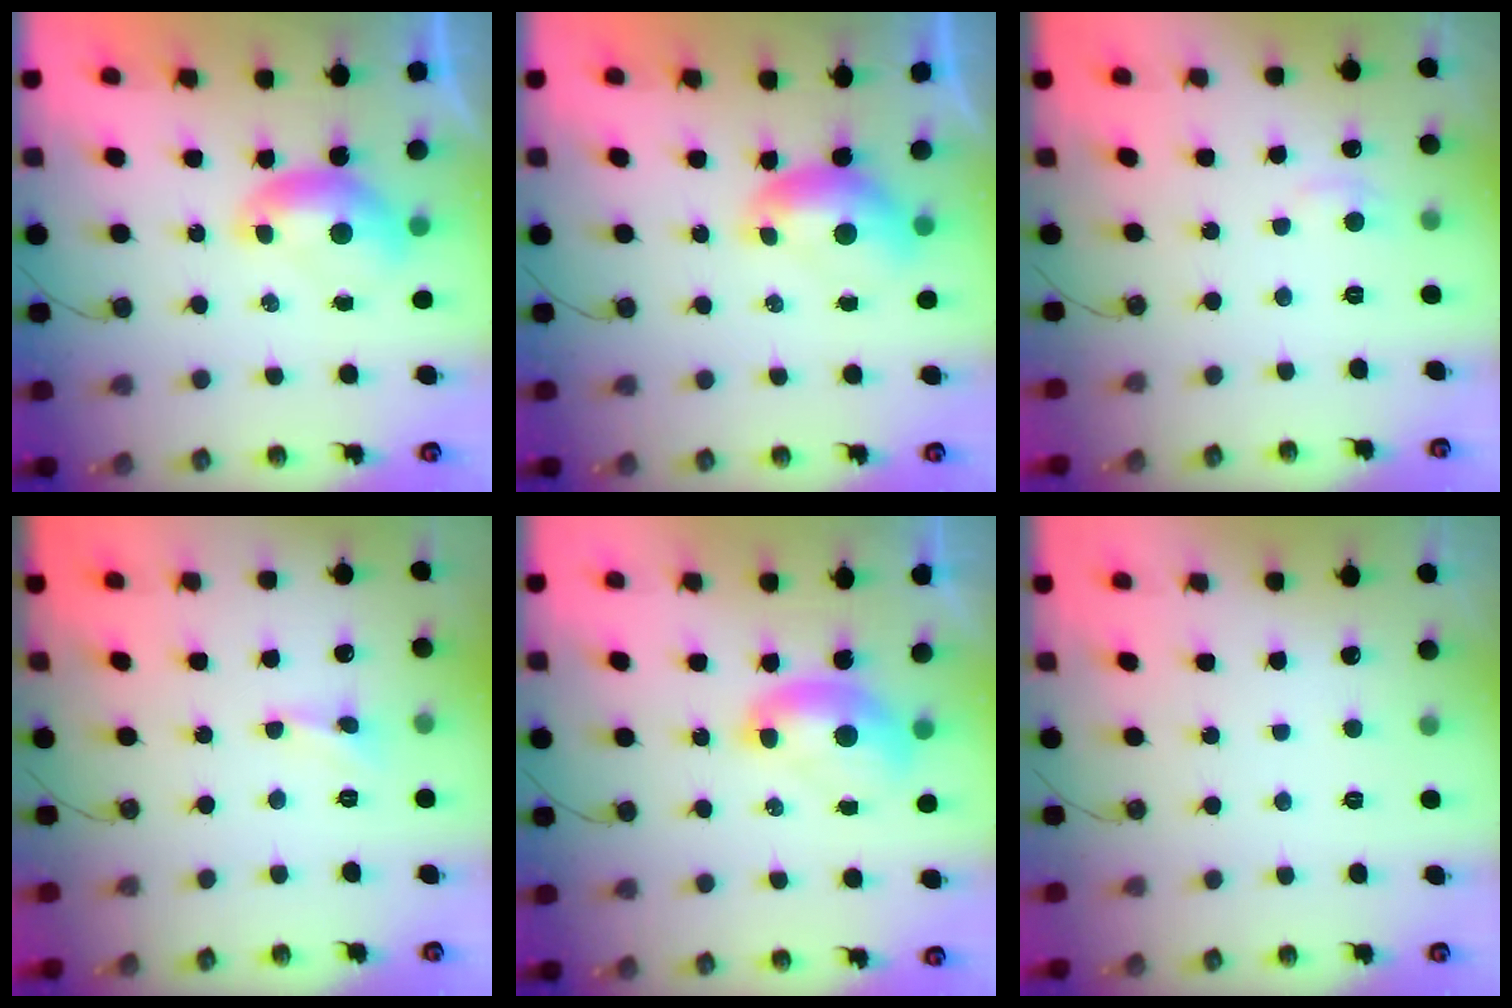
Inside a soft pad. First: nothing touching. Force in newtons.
{"total": 0.6, "press": 0.1, "slide": 0.6}
{"total": 1.8, "press": 1.7, "slide": 0.7}
{"total": 1.6, "press": 1.5, "slide": 0.4}
{"total": 1.9, "press": 1.9, "slide": 0.3}
{"total": 2.7, "press": 2.7, "slide": 0.3}